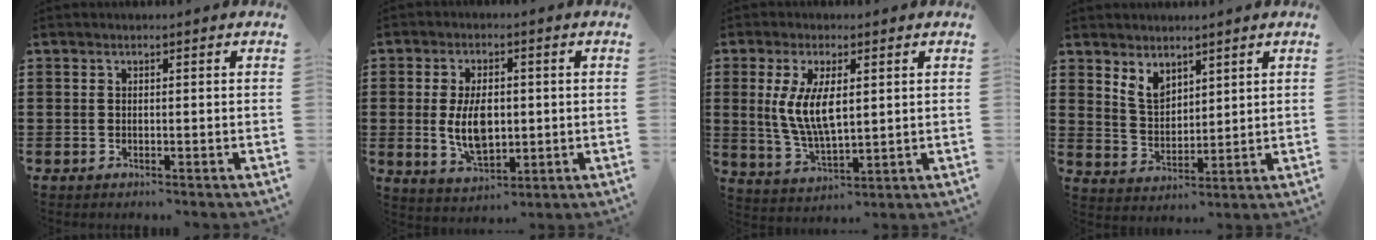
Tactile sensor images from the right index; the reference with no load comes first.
{"total": 7.7, "force": [0.0, 4.1, 6.4], "torque": [-0.116, -0.003, -0.002]}
{"total": 7.6, "force": [1.0, 3.2, 6.8], "torque": [-0.146, 0.002, 0.015]}
{"total": 4.3, "force": [3.3, 2.3, 1.6], "torque": [-0.043, -0.001, 0.063]}